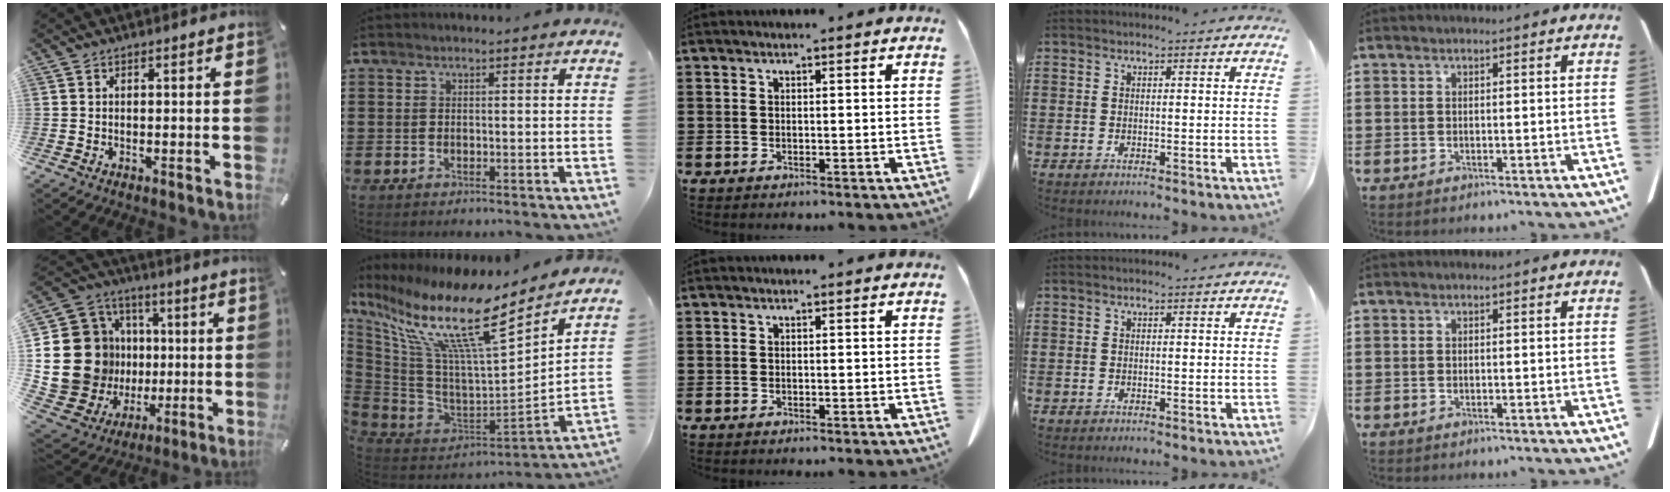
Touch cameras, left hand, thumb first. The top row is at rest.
{"thumb": {"total": 22.4, "force": [0.2, 20.2, 9.6], "torque": [-0.191, -0.013, 0.051]}, "index": {"total": 14.7, "force": [9.0, 2.5, 11.3], "torque": [-0.254, -0.068, 0.136]}}